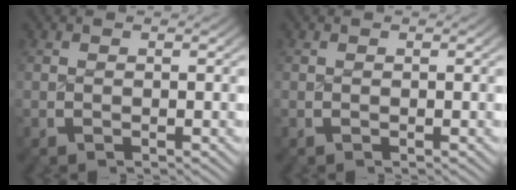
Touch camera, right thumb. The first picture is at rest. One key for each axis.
{"total": 0.0}